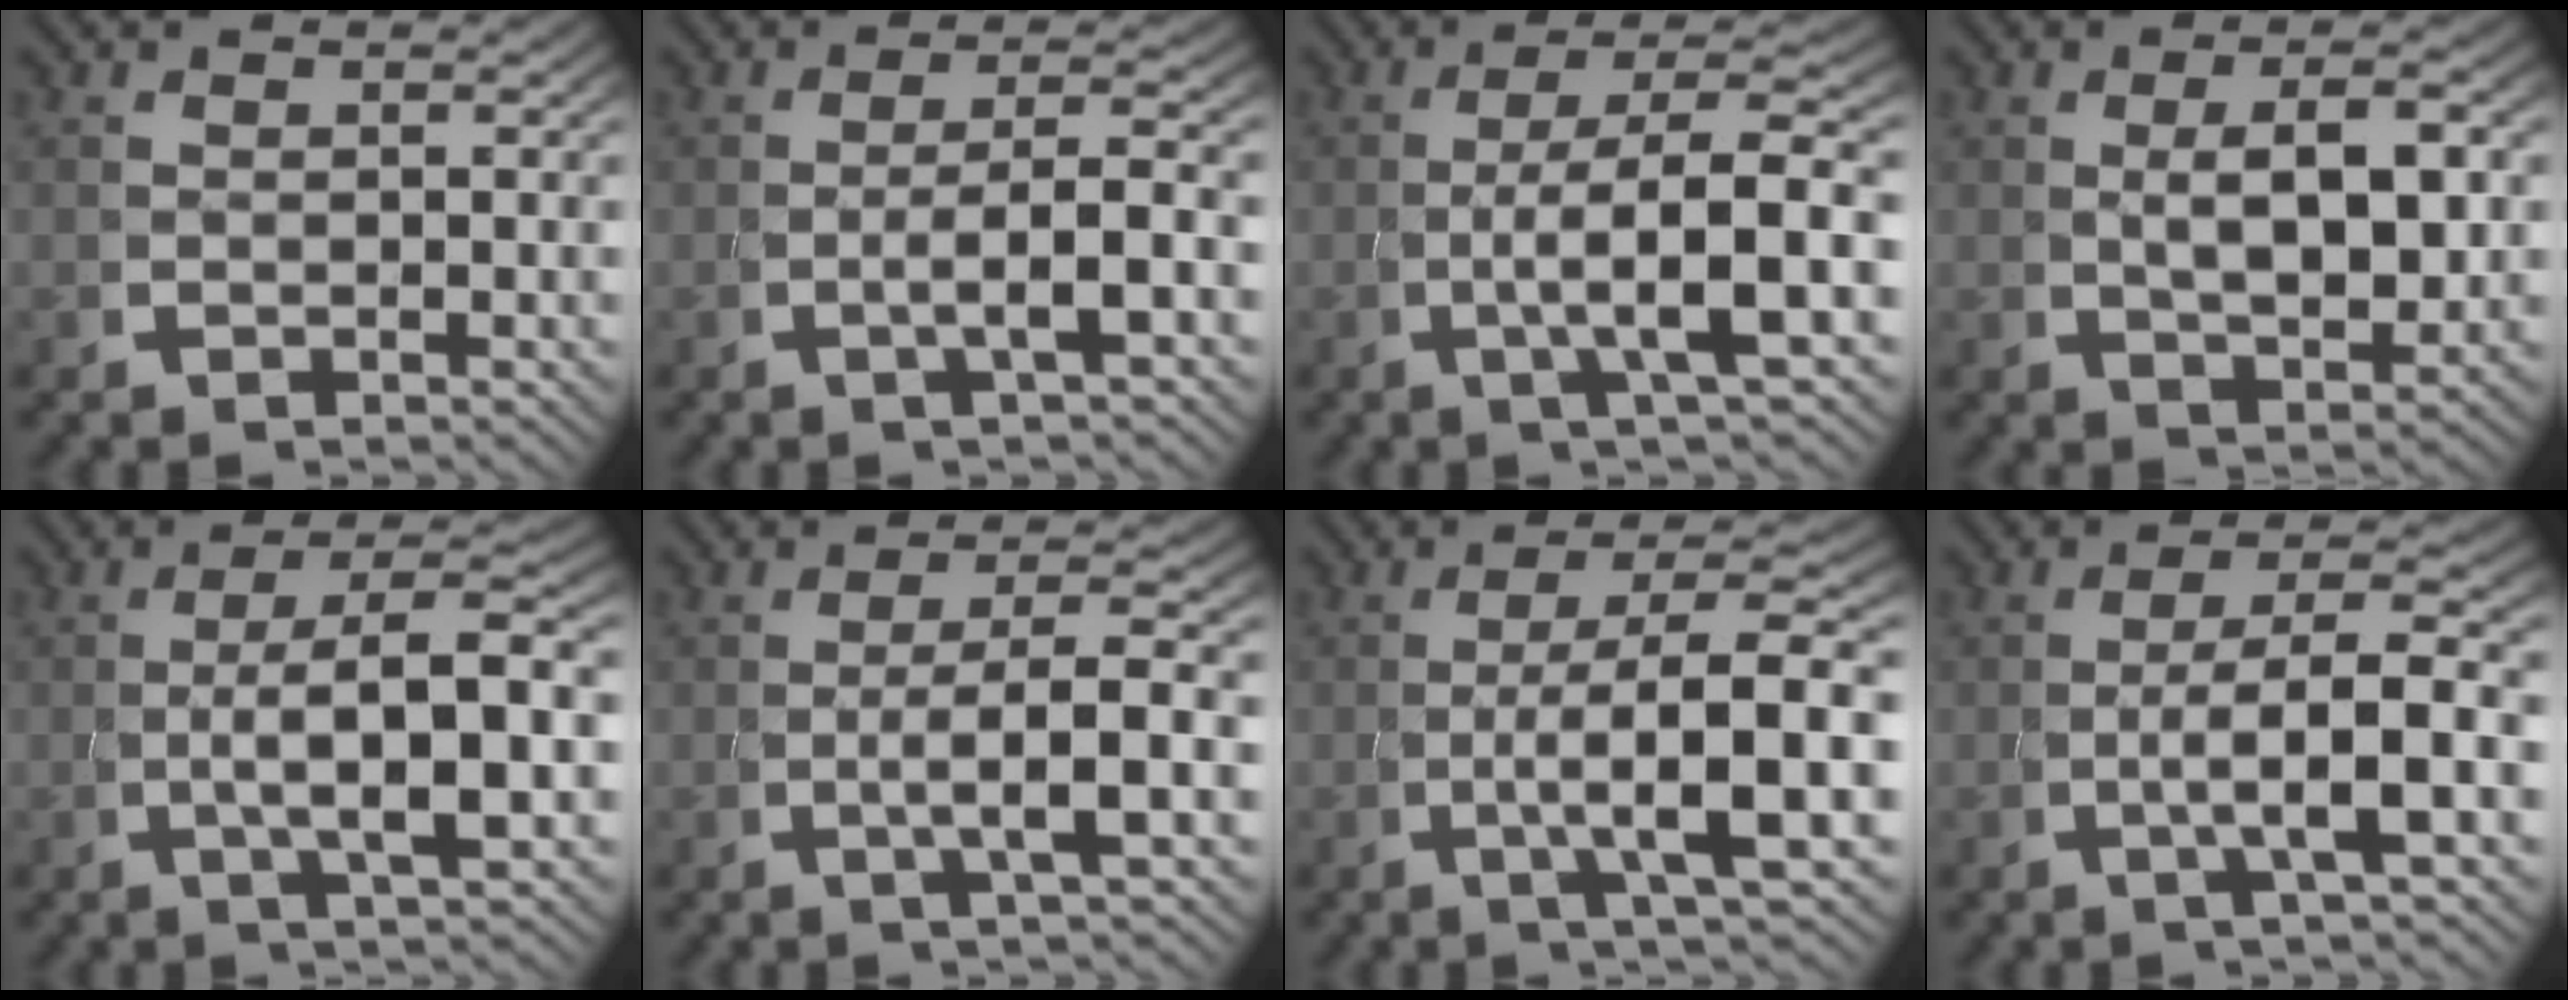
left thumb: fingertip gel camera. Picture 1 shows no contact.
{"total": 3.9, "force": [-0.6, 1.0, 3.7], "torque": [-0.075, -0.006, -0.006]}
{"total": 8.0, "force": [-0.5, 3.0, 7.4], "torque": [-0.141, -0.017, 0.000]}
{"total": 4.5, "force": [0.5, 2.2, 4.0], "torque": [-0.069, -0.005, 0.016]}
{"total": 7.3, "force": [0.0, 2.6, 6.8], "torque": [-0.125, -0.010, 0.004]}
{"total": 4.8, "force": [-0.4, 1.1, 4.7], "torque": [-0.096, -0.008, -0.003]}
{"total": 9.0, "force": [-0.6, 3.2, 8.3], "torque": [-0.153, -0.020, 0.001]}
{"total": 6.1, "force": [-0.5, 2.0, 5.7], "torque": [-0.109, -0.013, -0.004]}